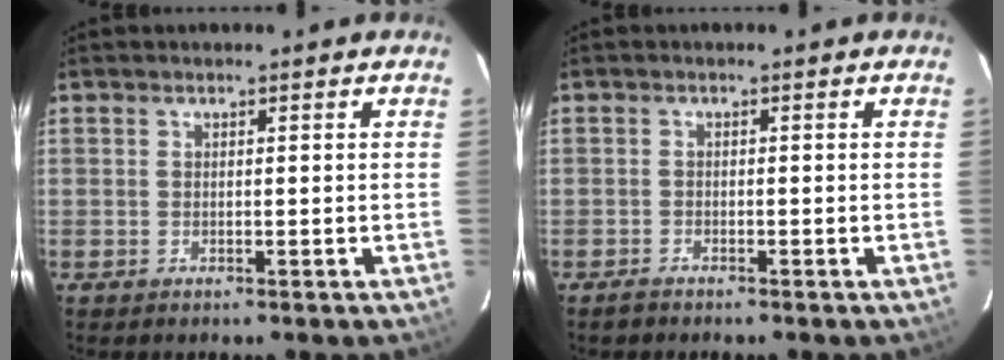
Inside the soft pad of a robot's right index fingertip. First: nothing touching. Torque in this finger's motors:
{"motor_torque": [0.10, -0.05, 0.05, 0.01]}